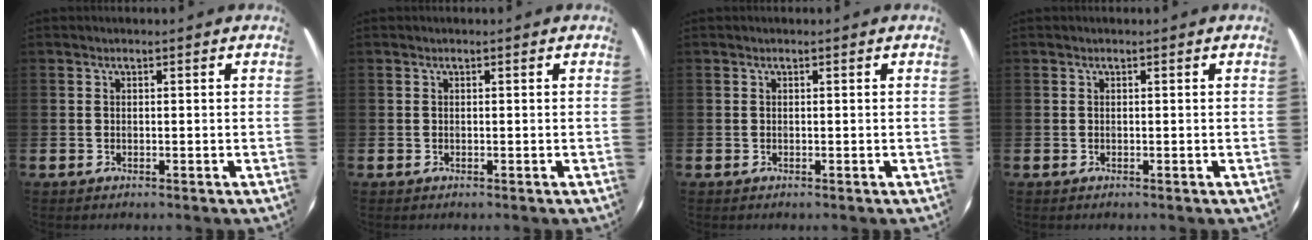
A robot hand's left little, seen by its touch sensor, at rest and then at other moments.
{"total": 0.0}
{"total": 0.0}
{"total": 0.0}